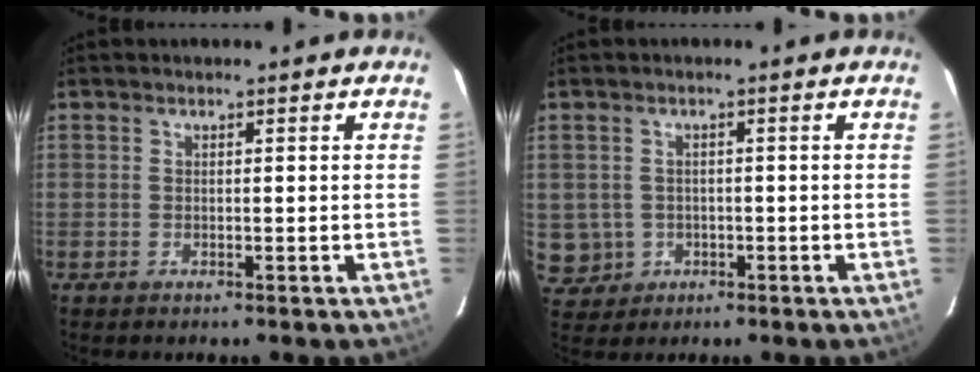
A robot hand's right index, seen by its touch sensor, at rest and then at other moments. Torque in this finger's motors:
{"motor_torque": [-0.61, -0.05, -1.05, -0.21]}